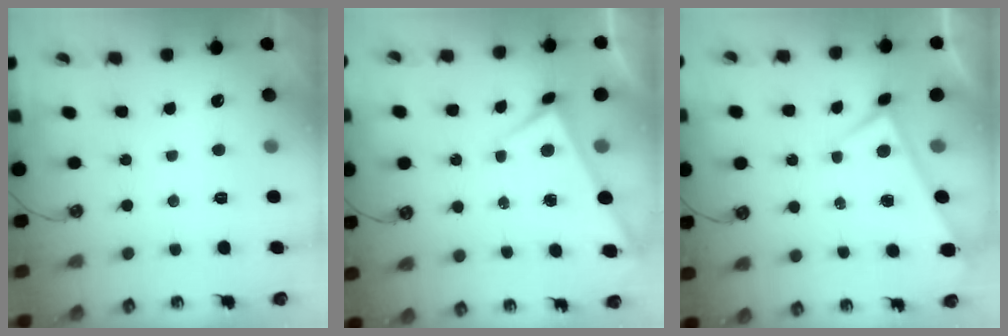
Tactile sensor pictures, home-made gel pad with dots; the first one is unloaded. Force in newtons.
{"total": 1.6, "press": 1.6, "slide": 0.1}
{"total": 0.0}